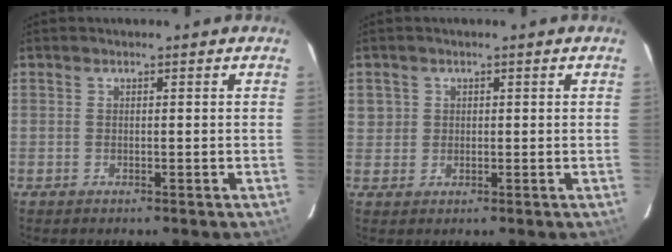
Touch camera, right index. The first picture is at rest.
{"total": 2.3, "force": [0.8, 2.2, 0.1], "torque": [0.009, 0.002, 0.011]}